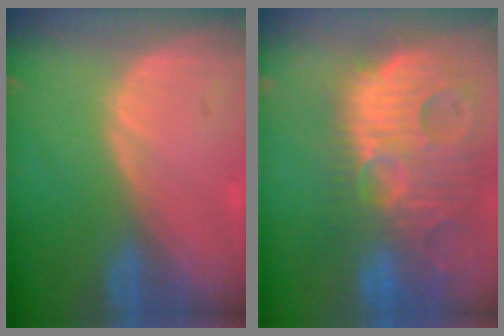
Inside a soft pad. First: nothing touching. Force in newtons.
{"total": 14.8, "press": 12.9, "slide": 7.4}